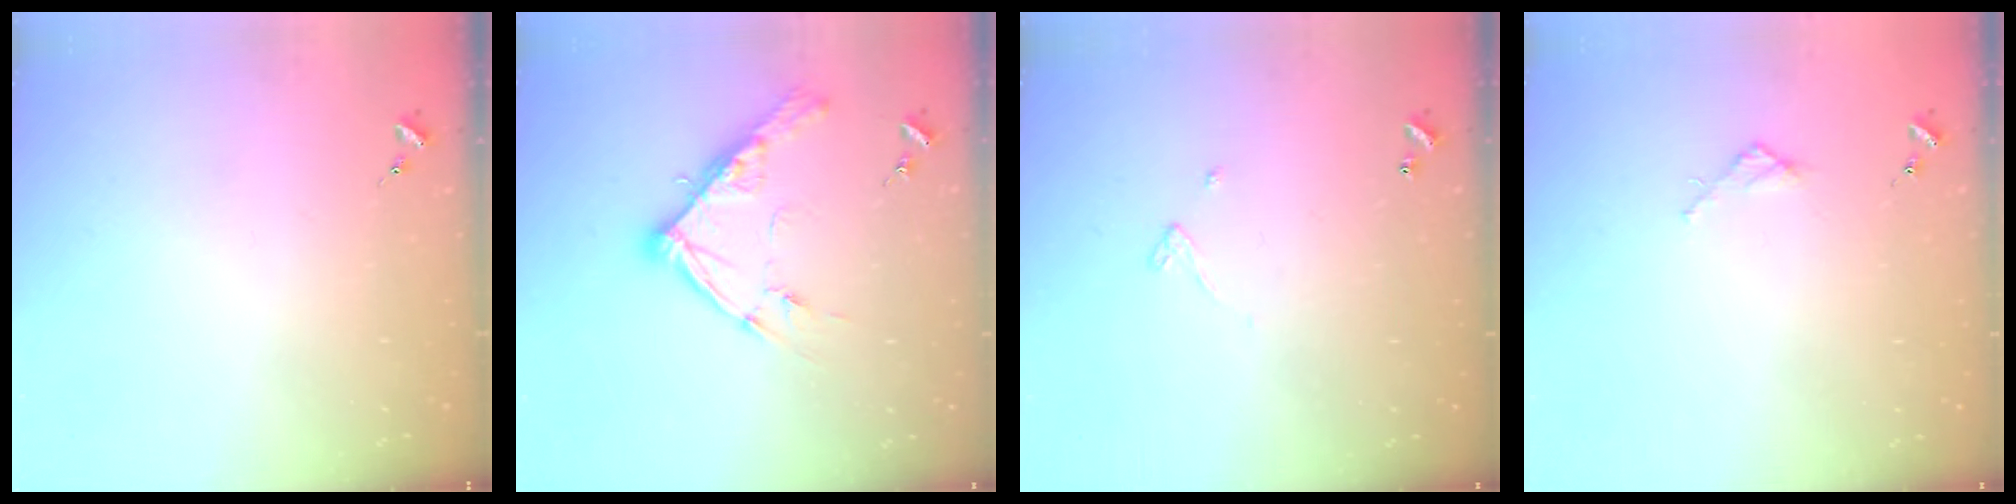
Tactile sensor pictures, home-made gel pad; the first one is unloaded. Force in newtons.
{"total": 13.3, "press": 13.2, "slide": 1.2}
{"total": 2.6, "press": 2.6, "slide": 0.2}
{"total": 2.7, "press": 2.7, "slide": 0.3}